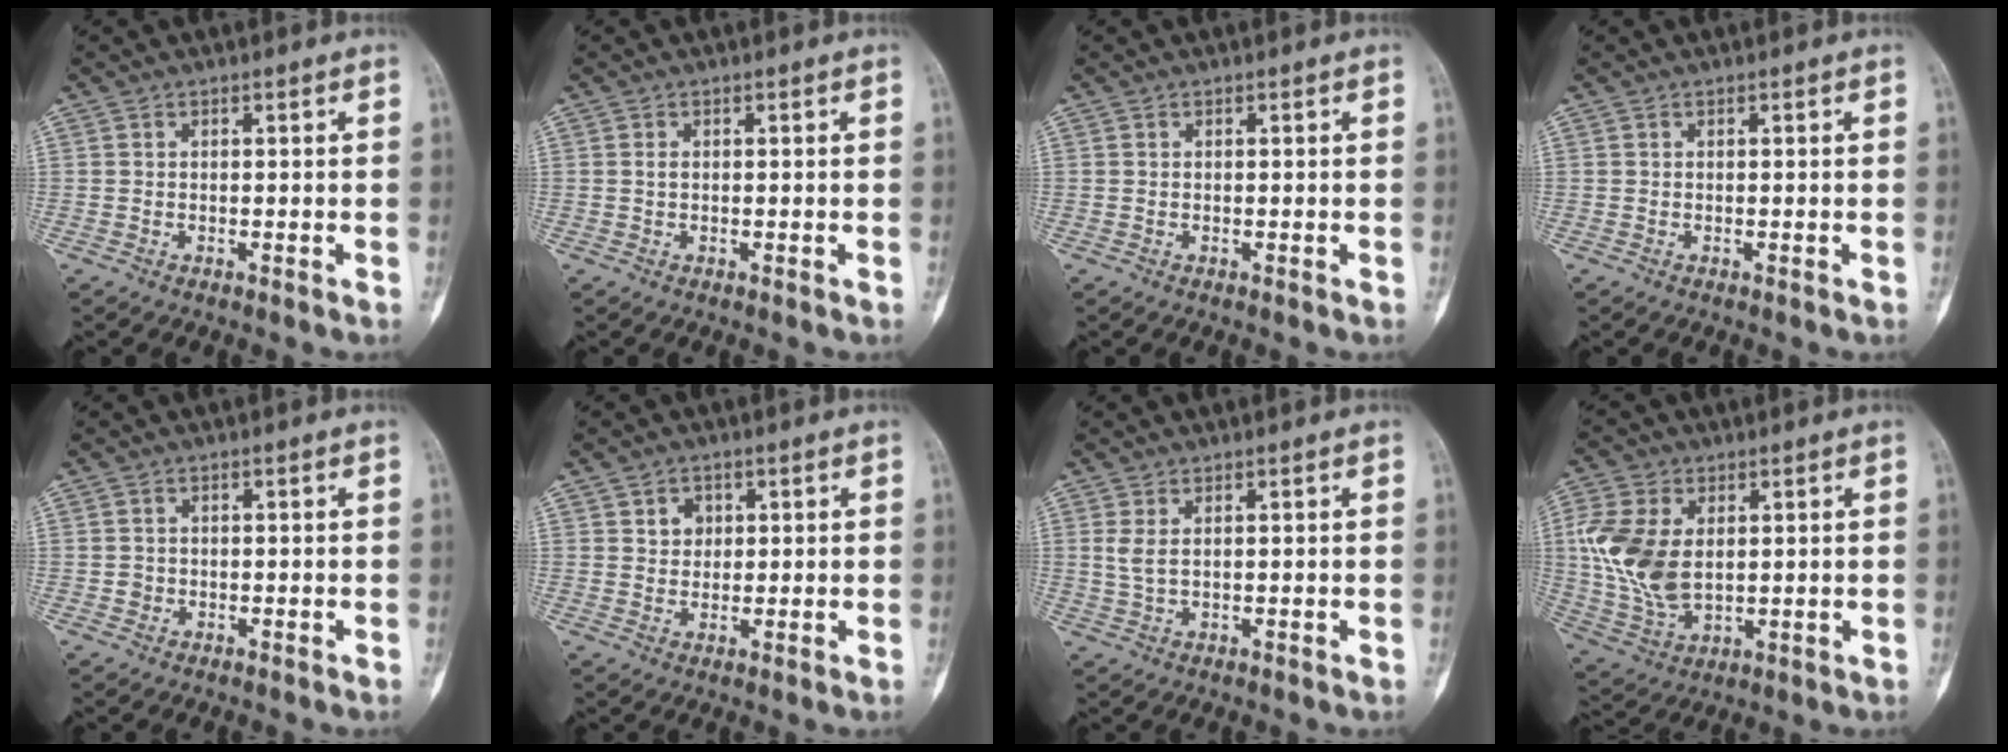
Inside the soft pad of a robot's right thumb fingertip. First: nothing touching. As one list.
[{"total": 0.8, "force": [0.2, 0.5, 0.6], "torque": [-0.011, 0.004, 0.004]}, {"total": 0.0}, {"total": 0.0}, {"total": 1.0, "force": [-0.2, 0.9, 0.2], "torque": [0.002, 0.004, -0.004]}, {"total": 3.1, "force": [1.1, 2.6, 1.2], "torque": [-0.002, -0.004, 0.018]}, {"total": 2.6, "force": [0.8, 1.1, 2.2], "torque": [-0.053, 0.001, 0.025]}, {"total": 14.0, "force": [2.1, 8.9, 10.5], "torque": [-0.218, -0.006, 0.048]}]